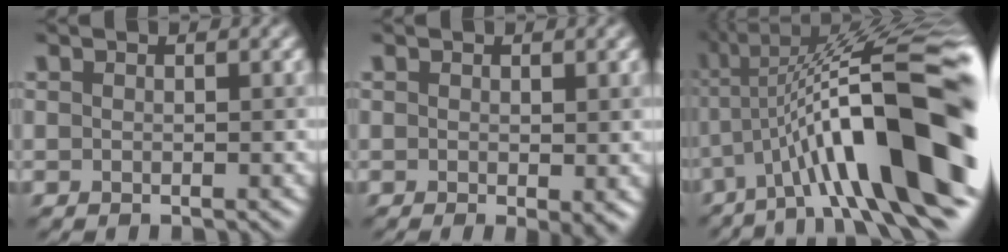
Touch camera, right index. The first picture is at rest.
{"total": 1.6, "force": [-0.3, 0.0, 1.6], "torque": [-0.017, -0.003, 0.006]}
{"total": 15.8, "force": [-2.5, 4.6, 15.0], "torque": [-0.227, 0.040, -0.035]}